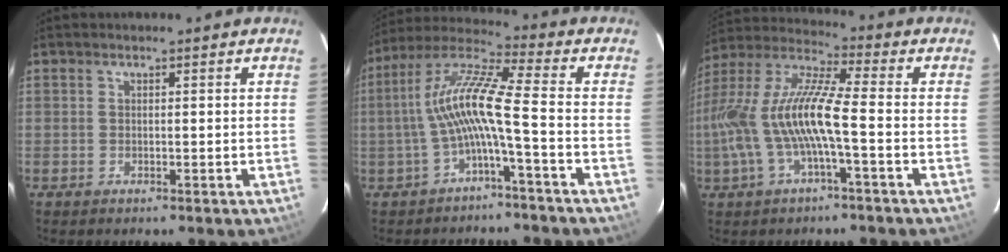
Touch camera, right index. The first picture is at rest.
{"total": 10.3, "force": [-2.7, -0.1, 9.9], "torque": [-0.208, 0.018, -0.053]}
{"total": 15.5, "force": [-3.0, 2.7, 15.0], "torque": [-0.298, 0.001, -0.056]}